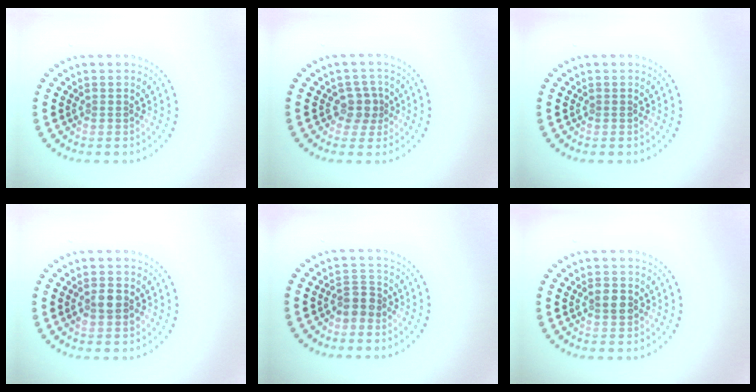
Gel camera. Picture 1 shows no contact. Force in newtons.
{"total": 2.1, "press": 1.8, "slide": 1.1}
{"total": 0.0}
{"total": 2.5, "press": 2.5, "slide": 0.2}
{"total": 2.0, "press": 1.7, "slide": 0.9}
{"total": 2.4, "press": 2.4, "slide": 0.0}